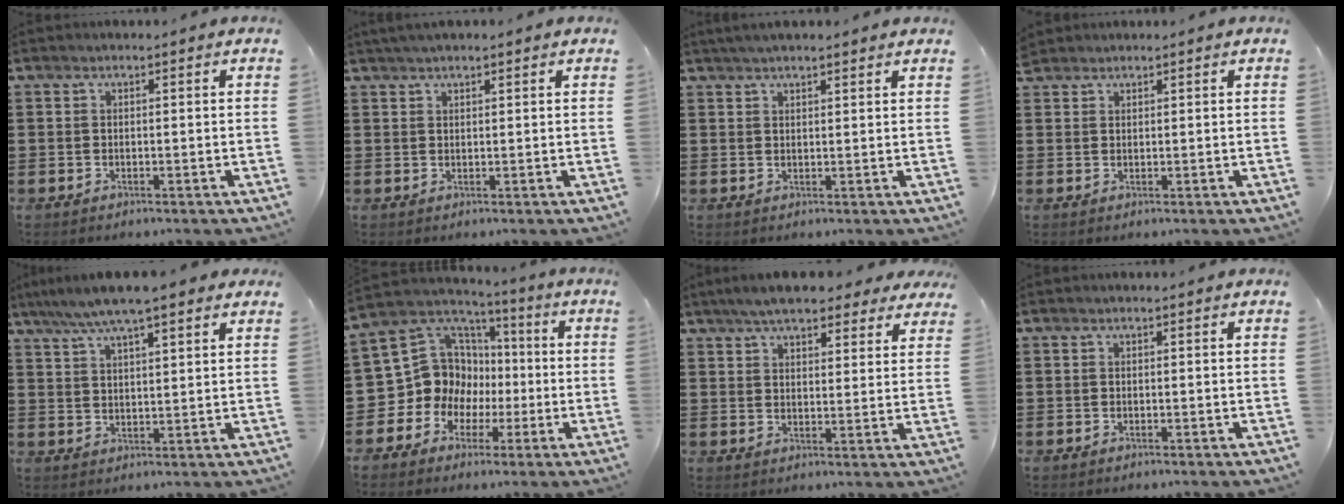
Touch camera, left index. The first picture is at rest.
{"total": 1.5, "force": [1.3, 0.2, 0.8], "torque": [-0.016, 0.003, 0.024]}
{"total": 2.1, "force": [1.9, 0.2, 0.9], "torque": [-0.021, 0.005, 0.035]}
{"total": 1.5, "force": [1.4, 0.5, 0.1], "torque": [-0.005, 0.001, 0.029]}
{"total": 6.6, "force": [5.2, 0.7, 3.9], "torque": [-0.090, -0.009, 0.092]}
{"total": 12.2, "force": [0.2, 11.6, 3.5], "torque": [-0.113, -0.024, 0.012]}
{"total": 6.5, "force": [5.7, 1.4, 2.8], "torque": [-0.064, -0.008, 0.104]}
{"total": 0.0}